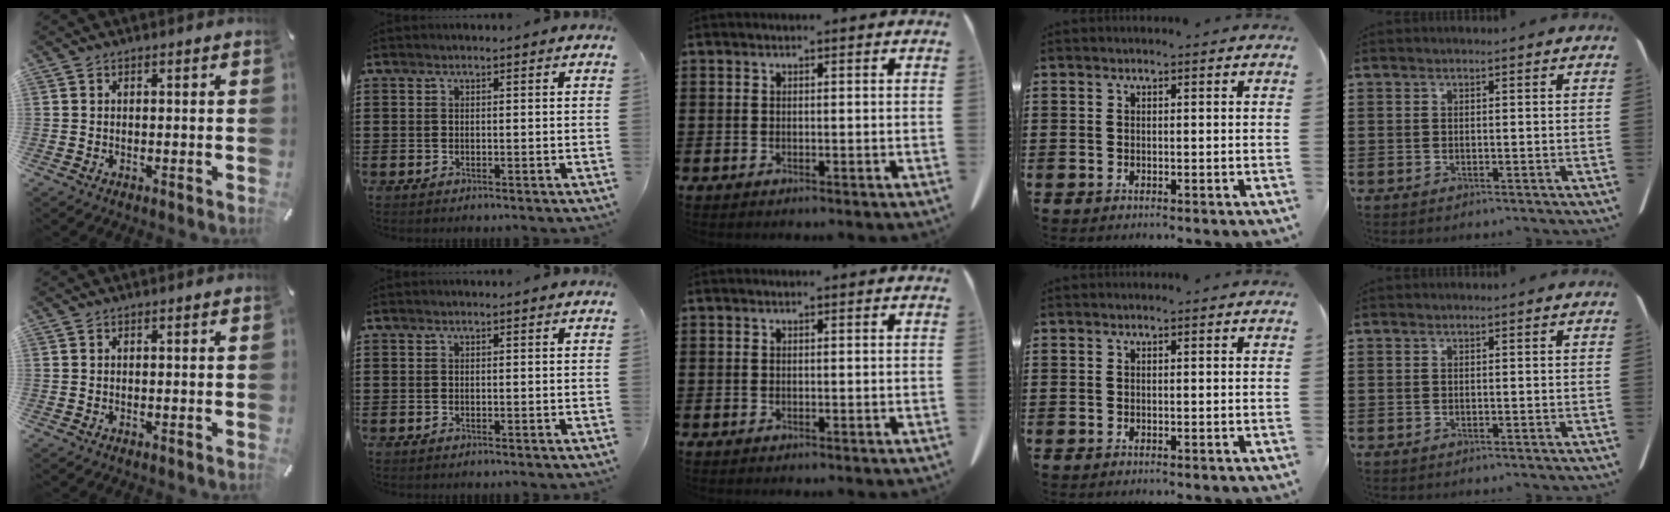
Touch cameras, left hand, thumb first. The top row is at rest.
{}